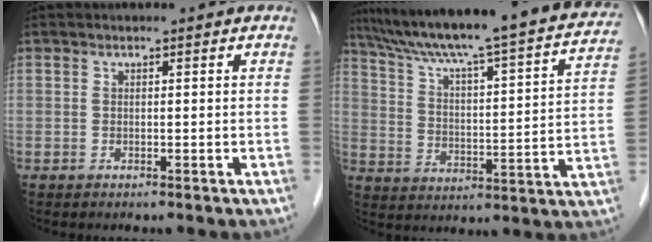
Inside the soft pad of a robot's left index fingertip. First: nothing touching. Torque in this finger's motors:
{"motor_torque": [0.16, -0.46, 0.51, 0.10]}